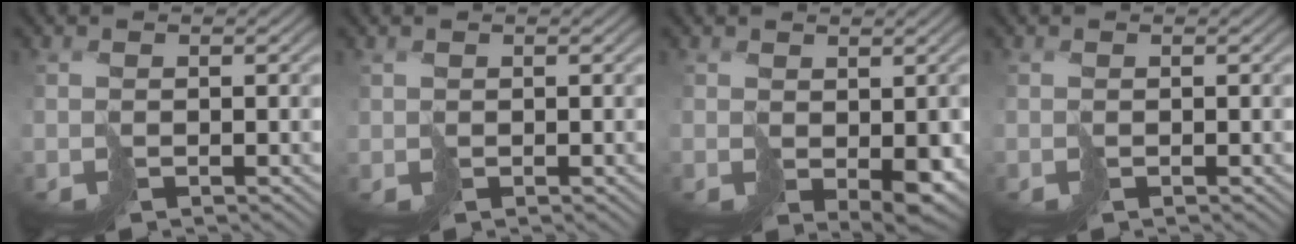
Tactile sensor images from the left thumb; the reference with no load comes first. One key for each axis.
{"total": 0.6, "fx": 0.2, "fy": 0.5, "fz": -0.1, "tx": 0.004, "ty": -0.003, "tz": 0.008}
{"total": 4.4, "fx": -0.6, "fy": 2.9, "fz": 3.2, "tx": -0.055, "ty": -0.027, "tz": 0.007}
{"total": 0.0}